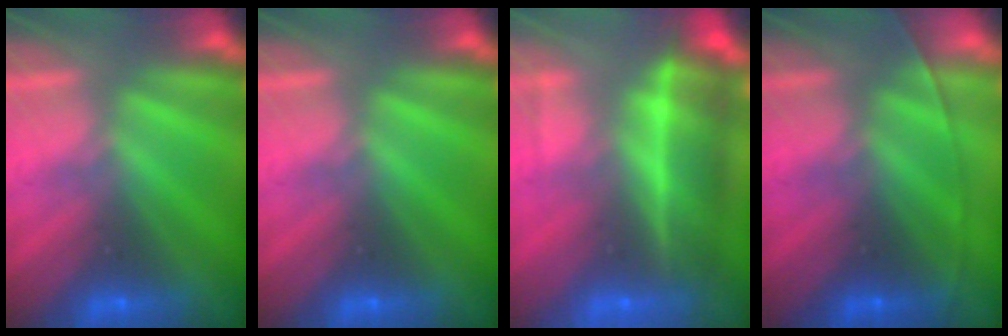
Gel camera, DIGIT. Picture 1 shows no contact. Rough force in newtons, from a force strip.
{"total": 0.0}
{"total": 7.6}
{"total": 1.5}